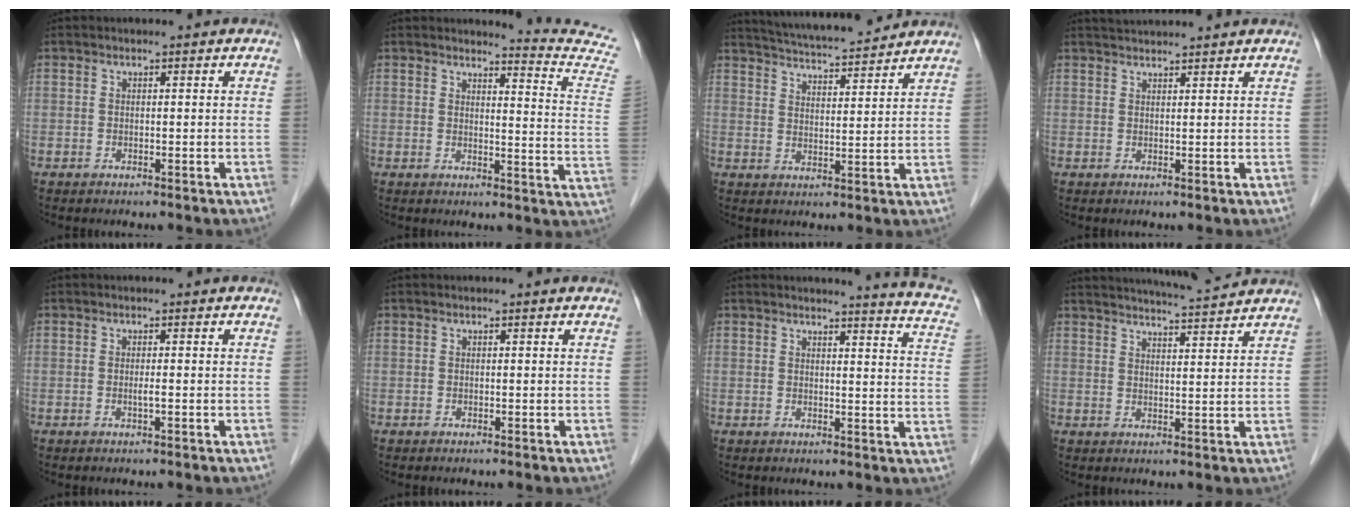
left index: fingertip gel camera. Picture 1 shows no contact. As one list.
[{"total": 10.8, "force": [10.6, -1.7, 0.6], "torque": [-0.017, -0.110, 0.101]}, {"total": 12.9, "force": [12.0, 0.9, 4.6], "torque": [-0.084, 0.016, 0.180]}, {"total": 5.3, "force": [5.1, -0.3, 1.5], "torque": [-0.023, 0.035, 0.074]}, {"total": 0.7, "force": [-0.1, -0.1, 0.6], "torque": [-0.014, -0.001, -0.003]}, {"total": 1.1, "force": [1.1, 0.1, 0.3], "torque": [-0.012, 0.007, 0.009]}, {"total": 9.0, "force": [7.6, 0.4, 4.9], "torque": [-0.057, -0.034, 0.057]}, {"total": 10.4, "force": [9.8, -0.3, 3.4], "torque": [-0.062, 0.014, 0.135]}]